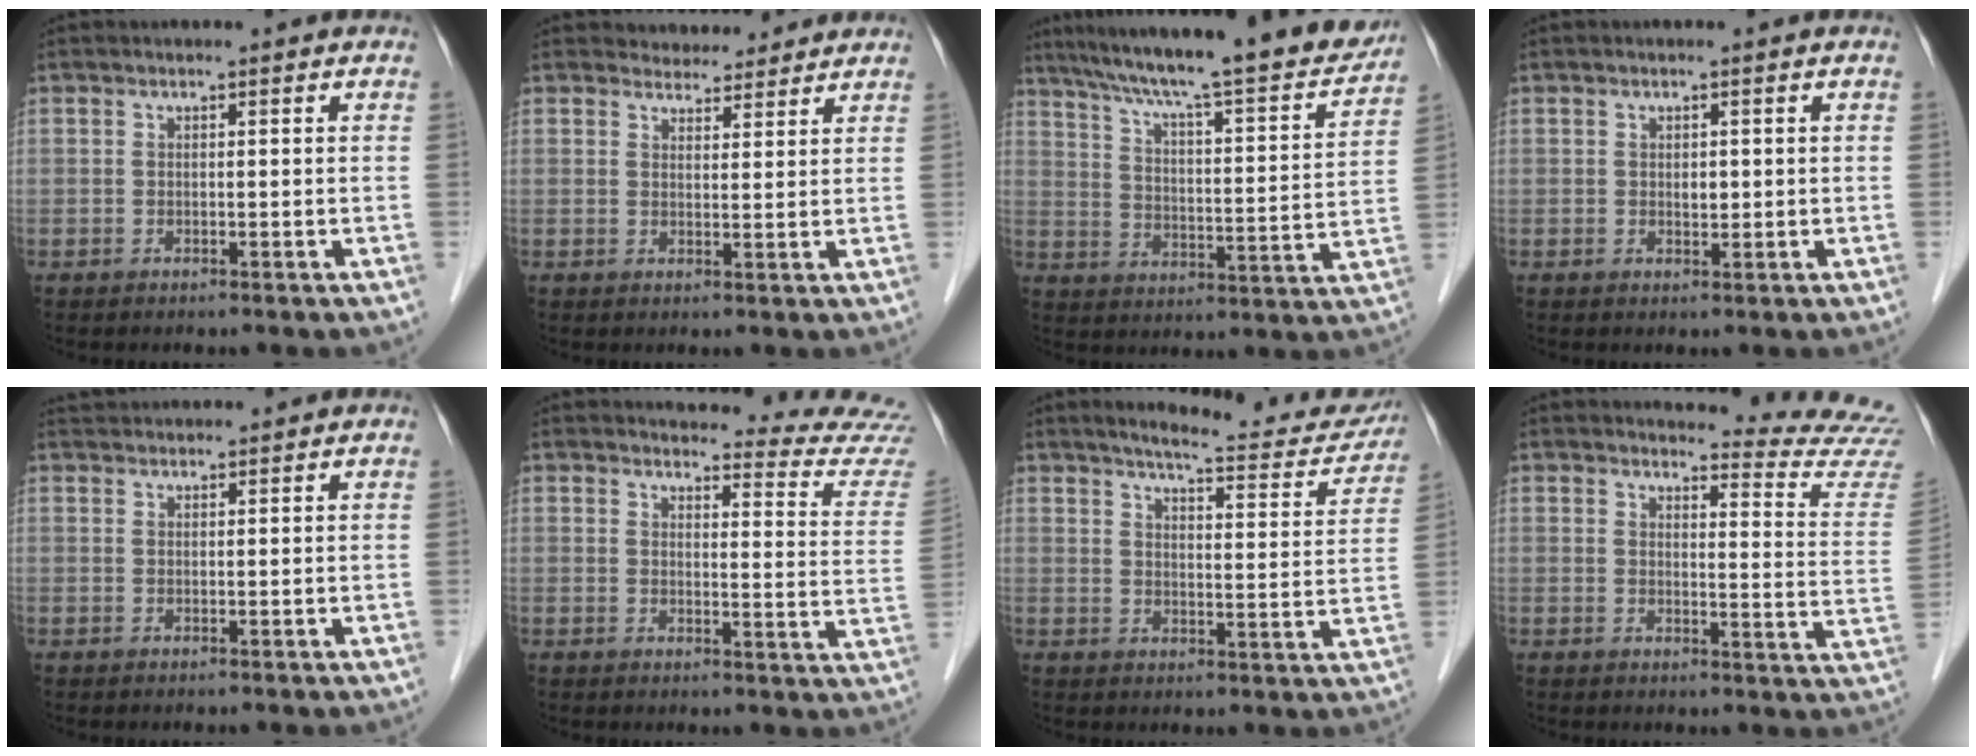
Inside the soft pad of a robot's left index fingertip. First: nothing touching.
{"total": 4.7, "force": [4.5, 1.5, 0.2], "torque": [0.000, 0.009, 0.059]}
{"total": 25.1, "force": [21.6, 2.3, 12.6], "torque": [-0.204, -0.020, 0.296]}
{"total": 1.1, "force": [0.2, 0.7, 0.8], "torque": [-0.011, -0.001, 0.004]}
{"total": 3.7, "force": [3.7, 0.3, 0.5], "torque": [-0.010, 0.037, 0.064]}
{"total": 15.9, "force": [15.8, -0.1, 1.6], "torque": [0.009, -0.124, 0.145]}
{"total": 14.2, "force": [13.3, 2.3, 4.5], "torque": [-0.046, -0.027, 0.156]}
{"total": 14.3, "force": [14.3, -1.0, 0.6], "torque": [0.009, -0.138, 0.133]}